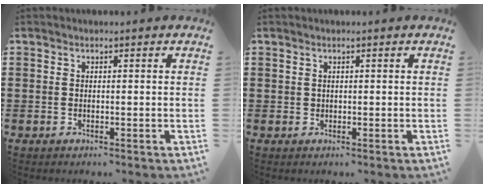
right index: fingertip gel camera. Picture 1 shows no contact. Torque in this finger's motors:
{"motor_torque": [-0.28, 0.98, -0.05, -0.01]}